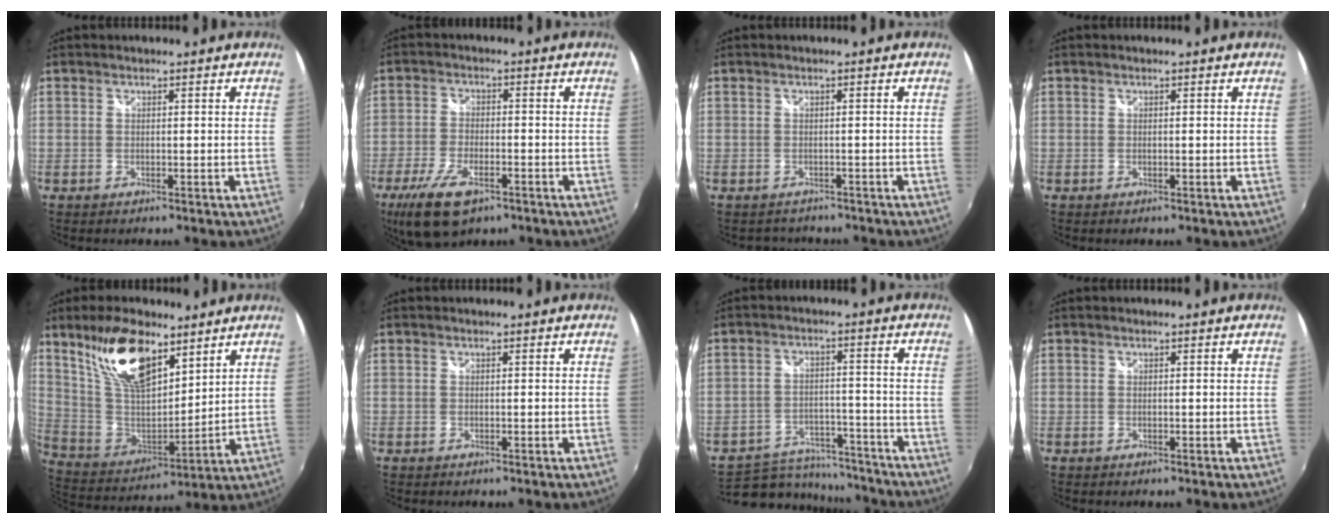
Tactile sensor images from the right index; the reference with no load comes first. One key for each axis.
{"total": 11.1, "fx": -6.4, "fy": 4.9, "fz": 7.7, "tx": -0.180, "ty": -0.029, "tz": -0.118}
{"total": 2.9, "fx": -2.6, "fy": 1.3, "fz": 0.3, "tx": -0.010, "ty": -0.008, "tz": -0.033}
{"total": 0.0}
{"total": 17.9, "fx": 10.9, "fy": 7.8, "fz": 11.9, "tx": -0.231, "ty": 0.015, "tz": 0.219}
{"total": 0.0}
{"total": 12.9, "fx": -11.1, "fy": 6.0, "fz": 2.7, "tx": -0.073, "ty": 0.021, "tz": -0.148}
{"total": 0.0}